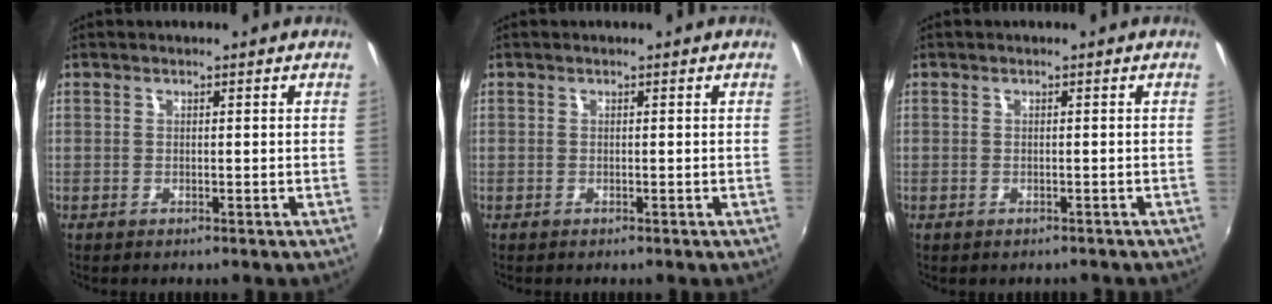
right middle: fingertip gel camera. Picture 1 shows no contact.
{"total": 0.0}
{"total": 1.0, "force": [-0.8, 0.5, 0.3], "torque": [-0.008, -0.003, -0.009]}